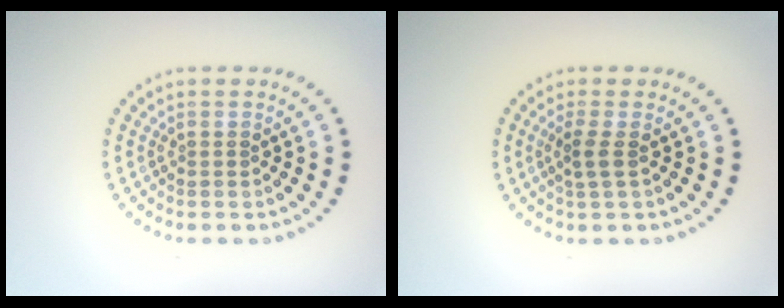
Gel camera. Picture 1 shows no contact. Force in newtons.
{"total": 1.5, "press": 1.3, "slide": 0.9}